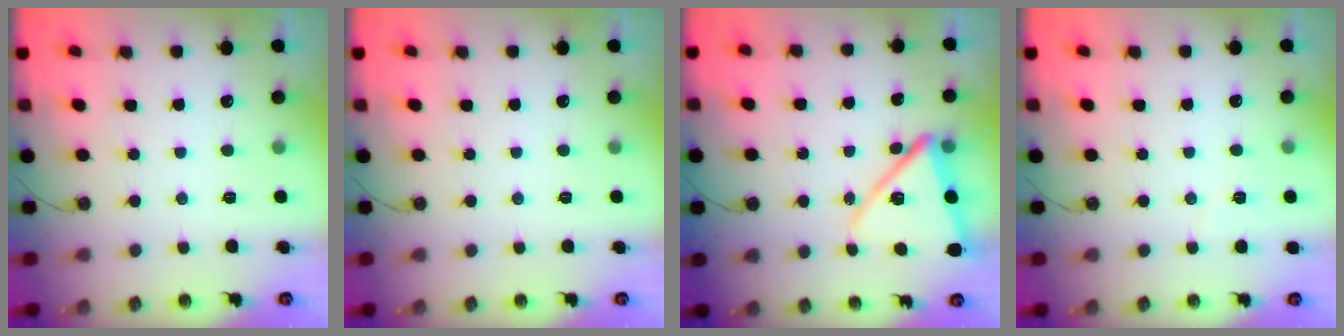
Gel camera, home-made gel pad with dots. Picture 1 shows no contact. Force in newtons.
{"total": 0.0}
{"total": 14.2, "press": 14.1, "slide": 1.4}
{"total": 4.7, "press": 3.8, "slide": 2.8}